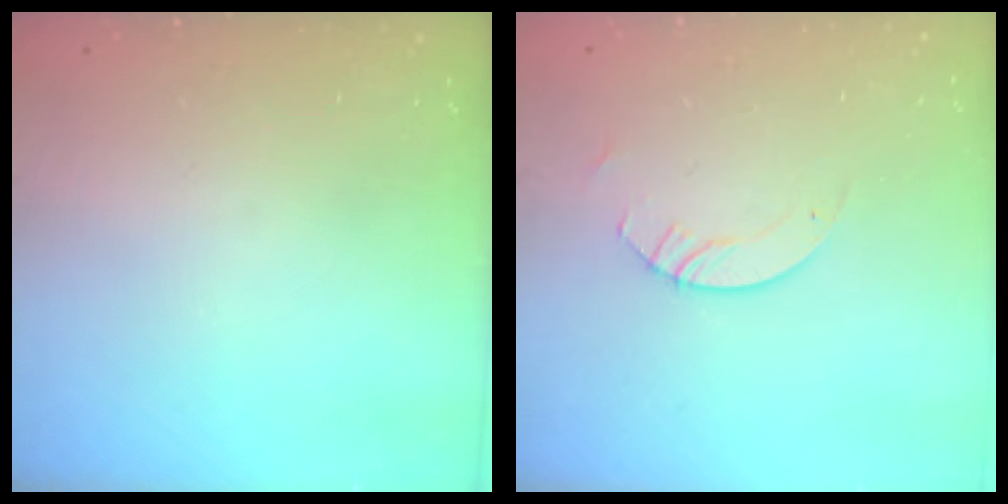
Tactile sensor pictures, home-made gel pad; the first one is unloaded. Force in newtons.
{"total": 3.0, "press": 3.0, "slide": 0.3}